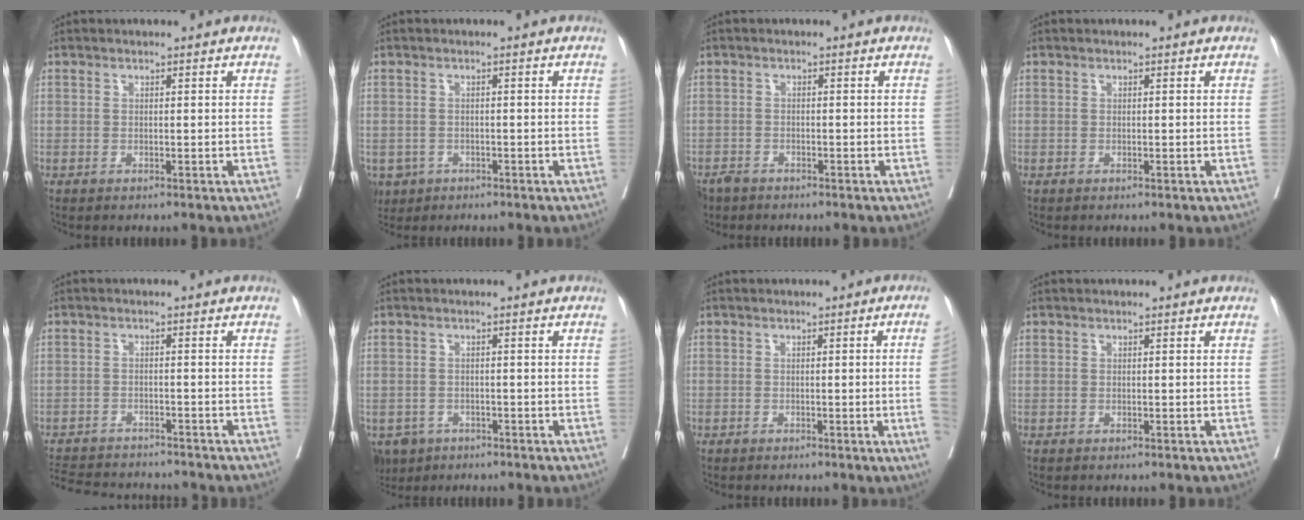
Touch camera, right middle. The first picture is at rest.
{"total": 4.1, "force": [-2.3, 3.3, 1.0], "torque": [-0.015, 0.002, -0.035]}
{"total": 3.3, "force": [-2.8, 1.7, 0.6], "torque": [-0.012, -0.003, -0.049]}
{"total": 0.0}
{"total": 12.0, "force": [-11.1, 2.5, 3.5], "torque": [-0.075, -0.002, -0.156]}
{"total": 4.6, "force": [-3.2, 3.2, 0.9], "torque": [-0.011, 0.002, -0.050]}
{"total": 4.3, "force": [-0.7, -1.6, 3.9], "torque": [-0.042, -0.007, -0.010]}
{"total": 0.0}